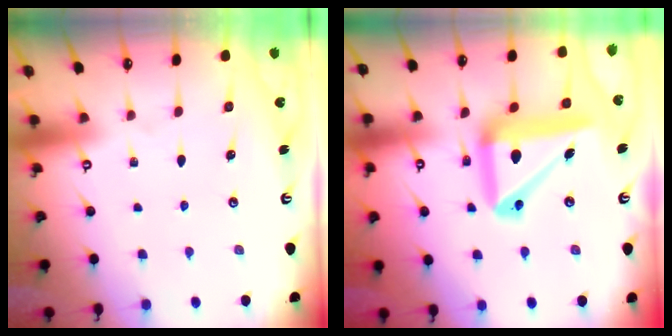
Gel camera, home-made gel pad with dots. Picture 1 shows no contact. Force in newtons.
{"total": 16.6, "press": 16.4, "slide": 2.4}